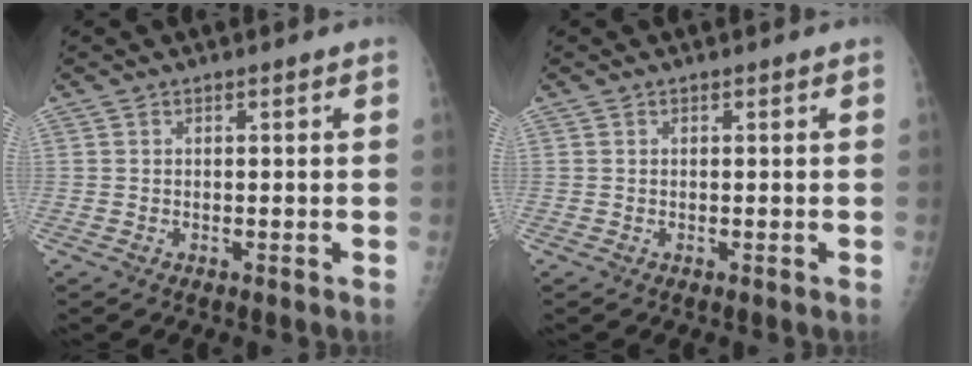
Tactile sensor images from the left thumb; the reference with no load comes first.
{"total": 0.0}